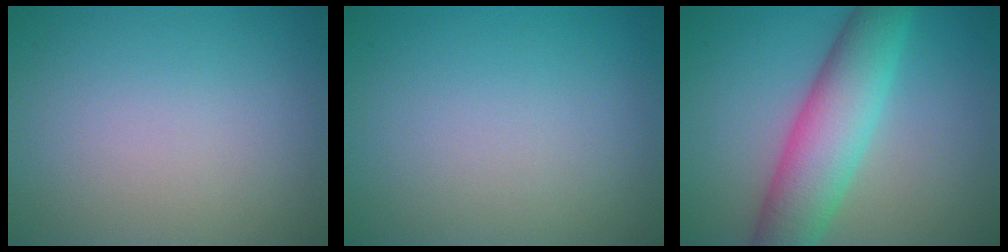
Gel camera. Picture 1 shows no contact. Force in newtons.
{"total": 0.0}
{"total": 7.6, "press": 7.6, "slide": 0.1}